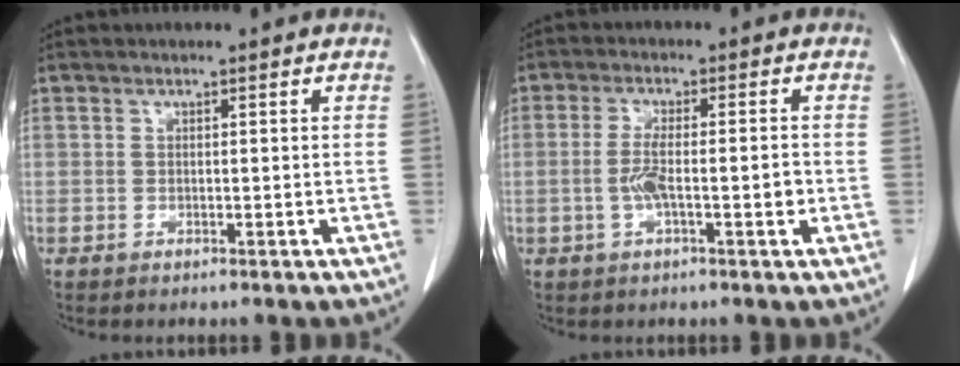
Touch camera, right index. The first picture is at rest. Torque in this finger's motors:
{"motor_torque": [0.09, 0.01, 0.01, 0.01]}